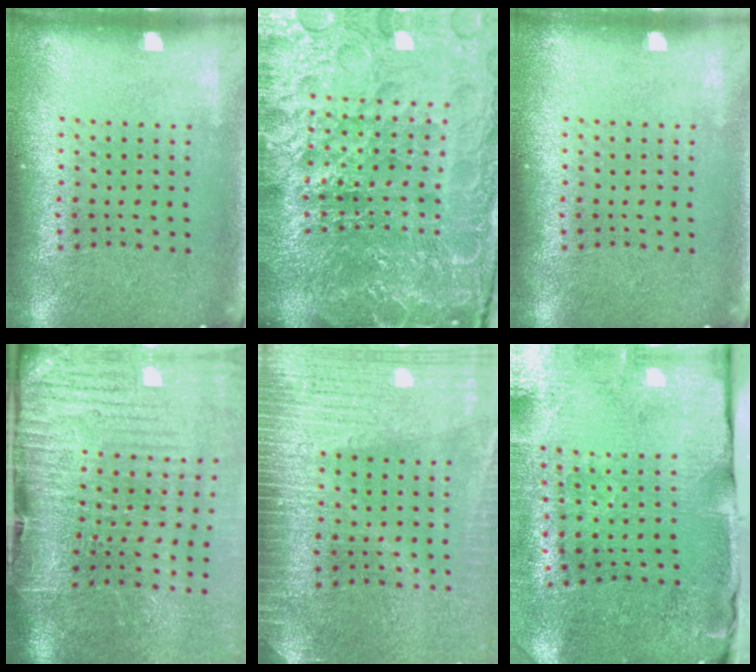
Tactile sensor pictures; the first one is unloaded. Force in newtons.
{"total": 6.9, "press": 6.0, "slide": 3.2}
{"total": 0.0}
{"total": 4.3, "press": 3.6, "slide": 2.4}
{"total": 3.6, "press": 3.2, "slide": 1.6}
{"total": 4.8, "press": 3.9, "slide": 2.9}